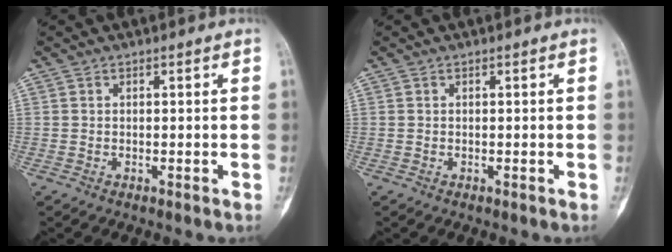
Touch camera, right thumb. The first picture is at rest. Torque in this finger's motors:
{"motor_torque": [0.26, 0.11, 0.14, -0.01, 0.06]}